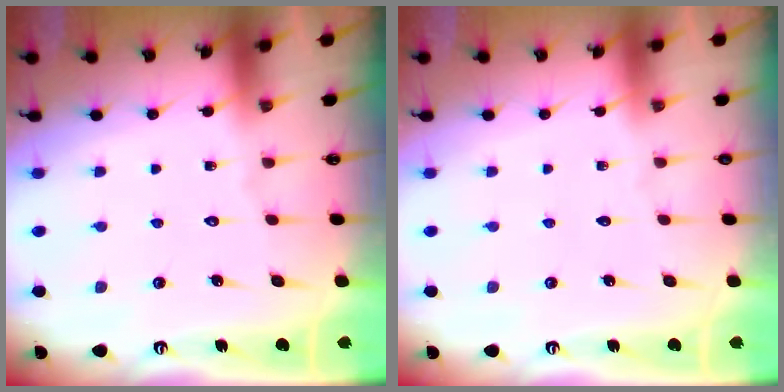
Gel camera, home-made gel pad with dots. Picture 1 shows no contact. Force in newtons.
{"total": 0.0}